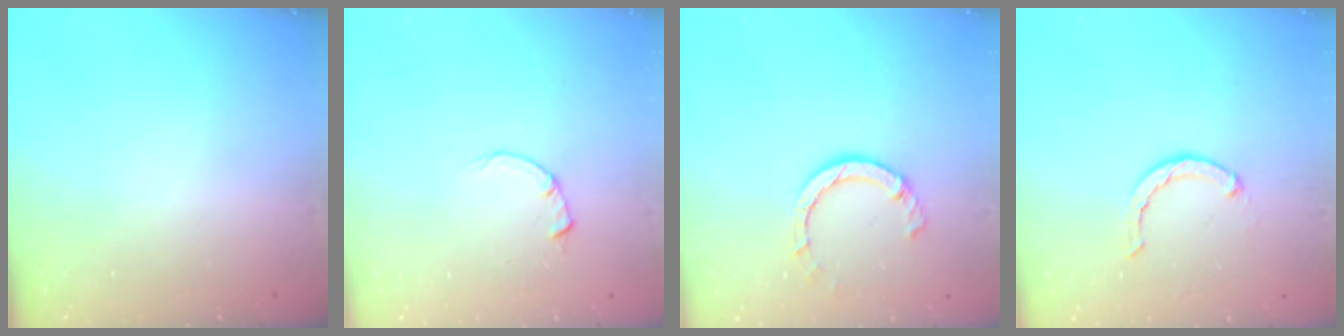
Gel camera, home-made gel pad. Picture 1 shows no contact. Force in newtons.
{"total": 1.8, "press": 1.7, "slide": 0.3}
{"total": 6.2, "press": 6.2, "slide": 0.9}
{"total": 3.1, "press": 3.0, "slide": 0.5}